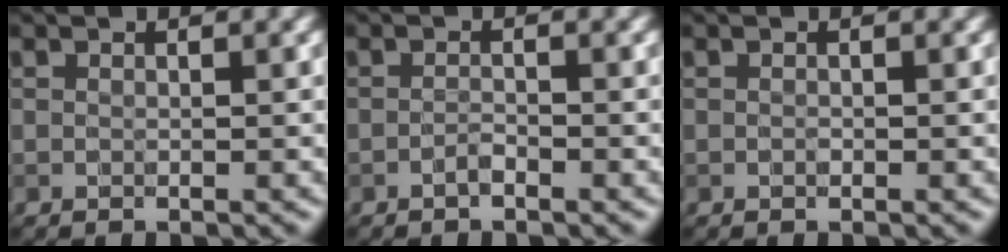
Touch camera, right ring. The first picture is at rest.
{"total": 0.9, "force": [-0.6, 0.2, 0.6], "torque": [-0.010, 0.003, -0.013]}
{"total": 0.0}